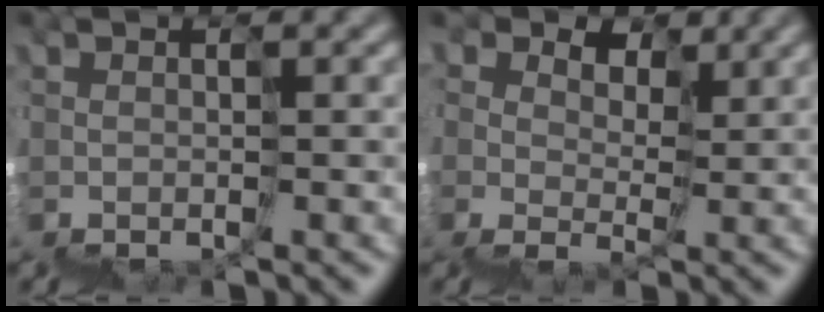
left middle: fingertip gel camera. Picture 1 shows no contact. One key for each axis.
{"total": 4.8, "fx": 2.9, "fy": 3.6, "fz": 1.3, "tx": -0.012, "ty": 0.014, "tz": 0.060}